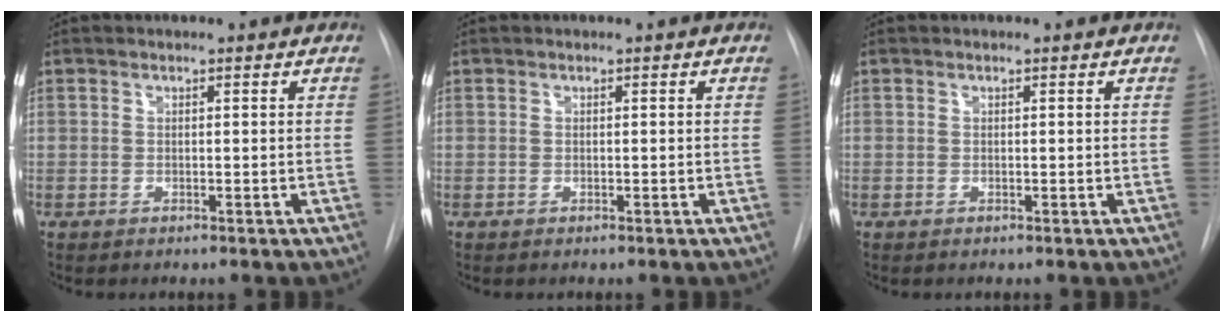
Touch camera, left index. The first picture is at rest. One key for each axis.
{"total": 0.0}
{"total": 0.0}